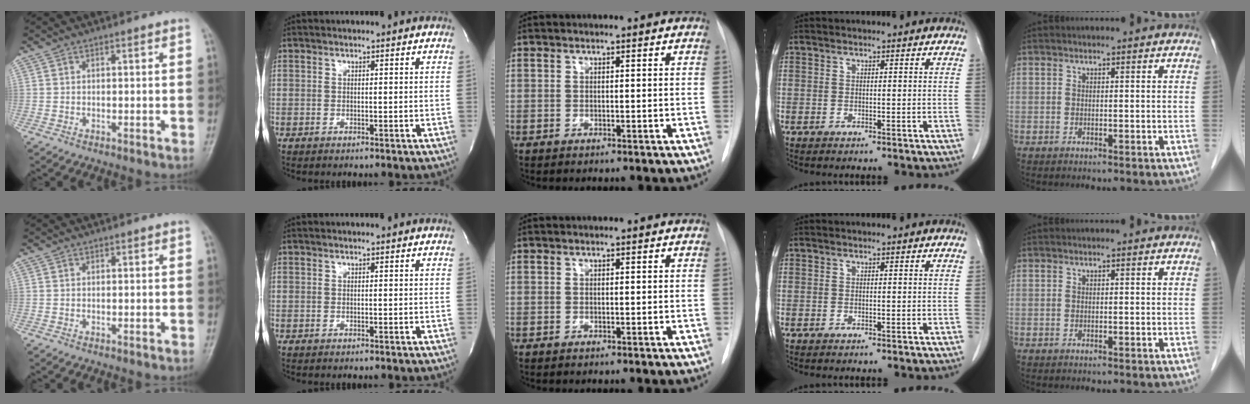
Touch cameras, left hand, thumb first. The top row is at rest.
{}